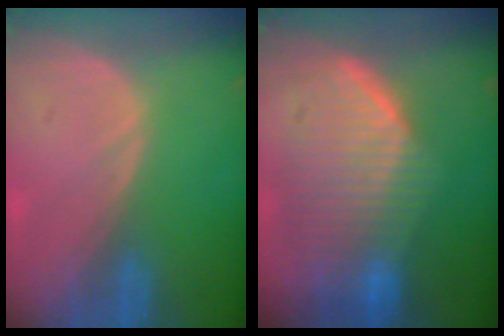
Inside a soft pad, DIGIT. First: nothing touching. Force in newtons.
{"total": 10.0, "press": 9.0, "slide": 4.3}